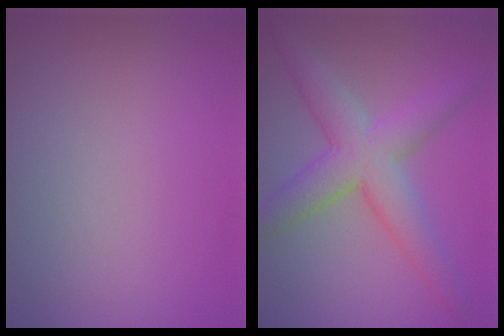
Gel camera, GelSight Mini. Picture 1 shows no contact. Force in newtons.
{"total": 6.0, "press": 6.0, "slide": 0.1}